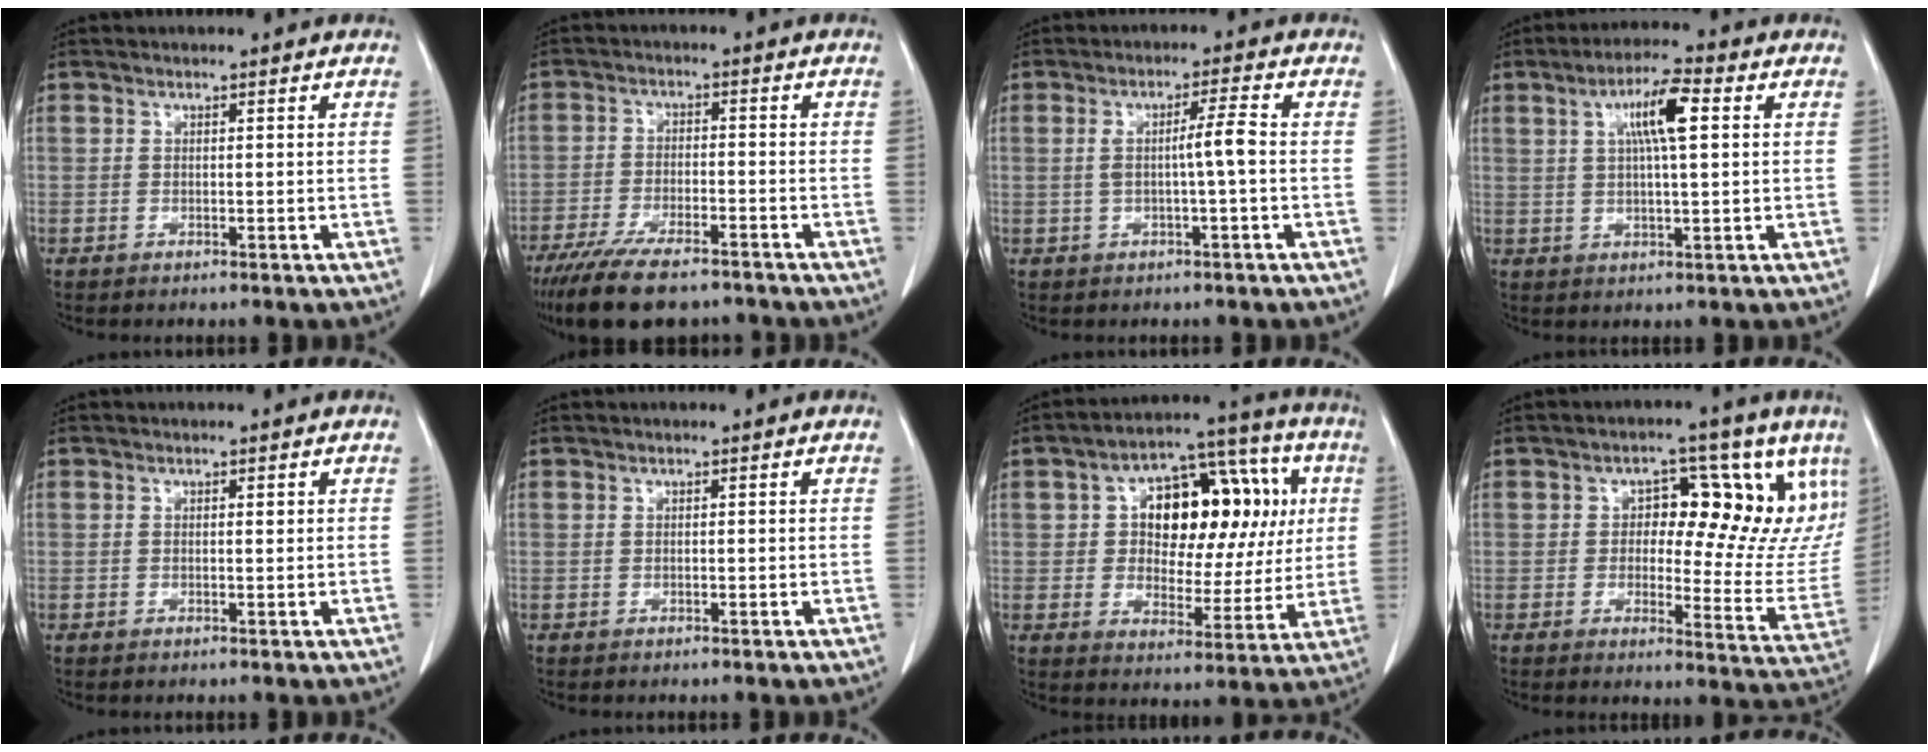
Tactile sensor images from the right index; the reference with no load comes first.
{"total": 14.1, "force": [-10.8, 4.4, 7.9], "torque": [-0.152, -0.023, -0.176]}
{"total": 4.7, "force": [-0.3, 0.1, 4.6], "torque": [-0.085, 0.011, -0.001]}
{"total": 8.1, "force": [2.3, 1.5, 7.6], "torque": [-0.138, 0.015, 0.042]}
{"total": 0.8, "force": [0.1, 0.4, 0.7], "torque": [-0.018, 0.004, 0.004]}
{"total": 0.0}
{"total": 20.4, "force": [3.9, 11.1, 16.7], "torque": [-0.255, 0.053, 0.062]}
{"total": 18.4, "force": [6.1, 8.8, 14.9], "torque": [-0.198, 0.023, 0.084]}